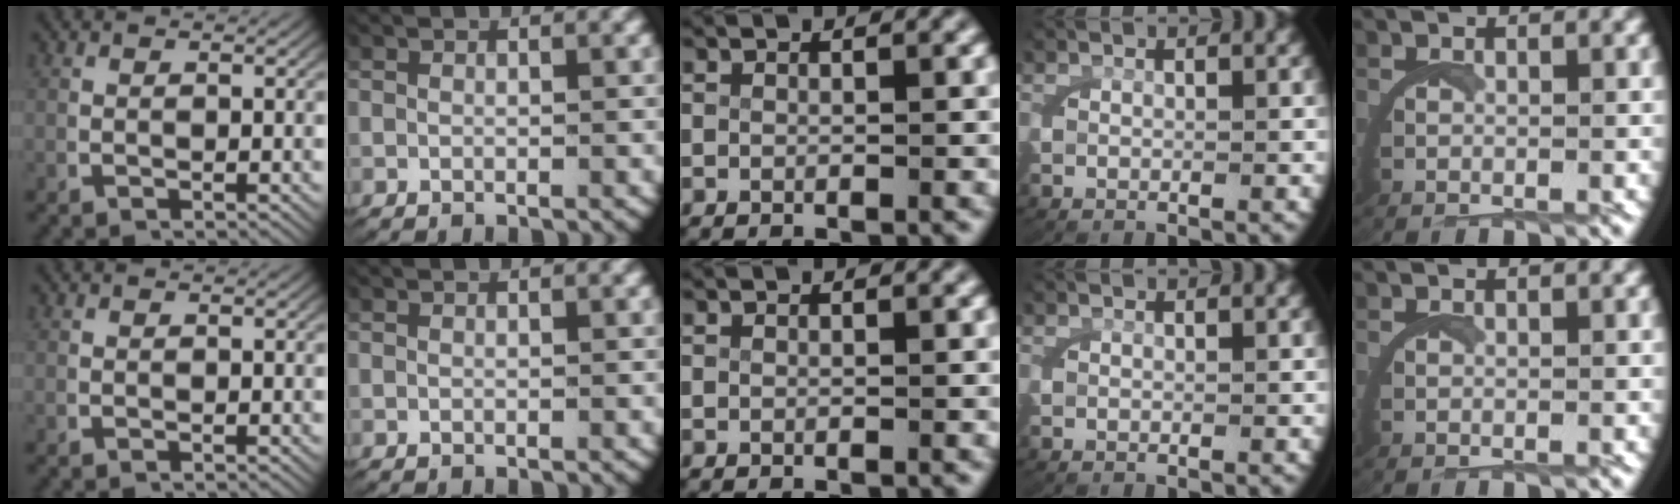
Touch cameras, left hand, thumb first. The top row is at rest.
{}